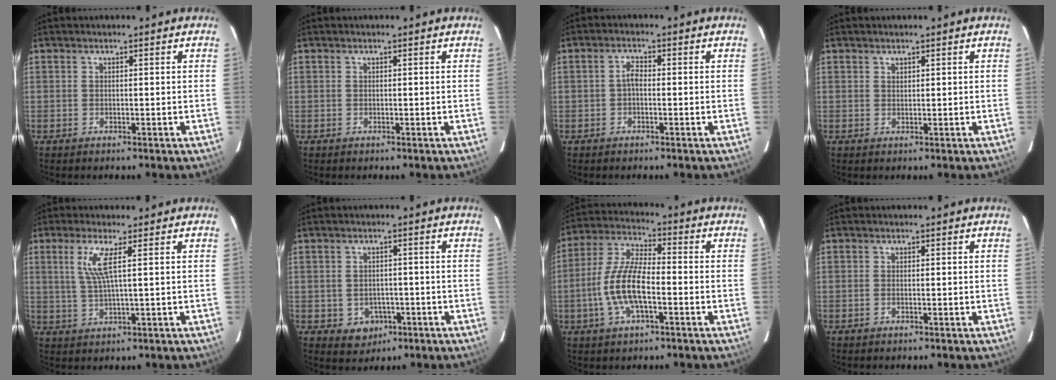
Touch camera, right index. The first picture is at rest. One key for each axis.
{"total": 0.0}
{"total": 1.7, "fx": -0.5, "fy": 0.9, "fz": 1.4, "tx": -0.028, "ty": 0.008, "tz": -0.012}
{"total": 0.6, "fx": 0.6, "fy": 0.3, "fz": 0.1, "tx": -0.001, "ty": 0.001, "tz": 0.011}
{"total": 5.0, "fx": 1.7, "fy": -0.2, "fz": 4.7, "tx": -0.093, "ty": -0.004, "tz": 0.038}
{"total": 4.8, "fx": -1.7, "fy": 4.2, "fz": 1.5, "tx": -0.040, "ty": 0.007, "tz": -0.007}
{"total": 11.6, "fx": -3.3, "fy": 4.1, "fz": 10.3, "tx": -0.219, "ty": 0.001, "tz": -0.064}
{"total": 0.6, "fx": -0.2, "fy": 0.2, "fz": 0.5, "tx": -0.012, "ty": 0.000, "tz": -0.005}